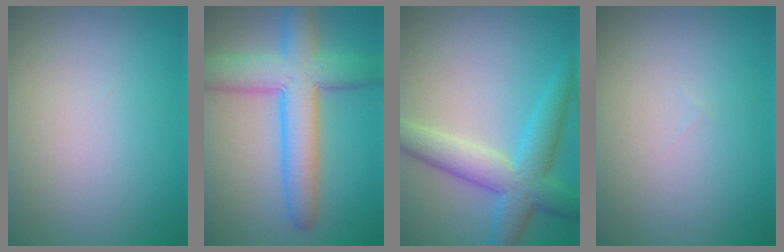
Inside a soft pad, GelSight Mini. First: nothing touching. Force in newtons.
{"total": 7.7, "press": 7.7, "slide": 0.2}
{"total": 6.2, "press": 6.2, "slide": 0.3}
{"total": 0.0}